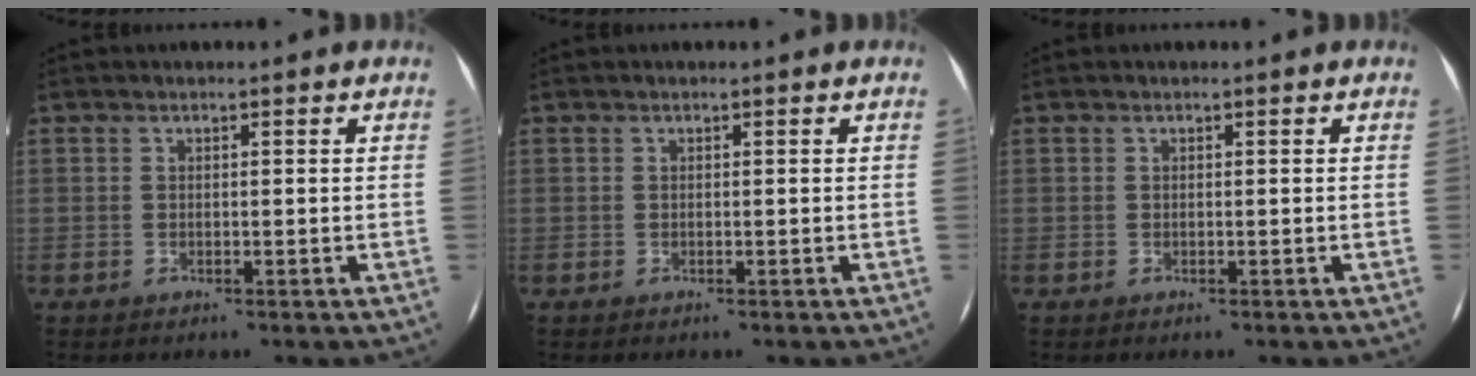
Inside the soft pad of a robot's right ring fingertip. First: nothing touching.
{"total": 0.0}
{"total": 0.0}